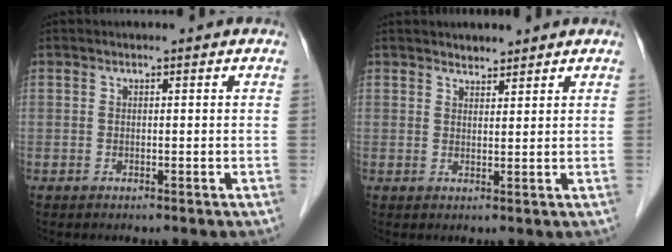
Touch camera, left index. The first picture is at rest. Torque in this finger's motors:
{"motor_torque": [-0.01, 0.00, 0.03, -0.01]}